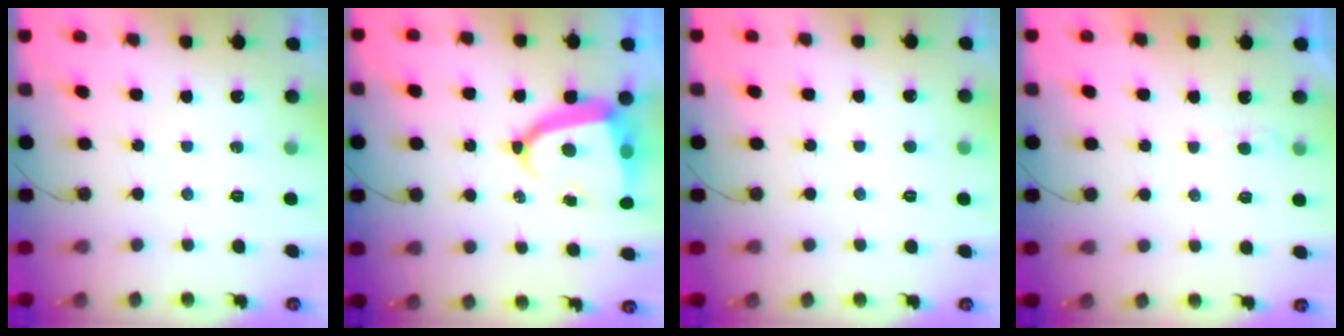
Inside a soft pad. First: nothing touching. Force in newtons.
{"total": 11.4, "press": 11.3, "slide": 1.5}
{"total": 2.3, "press": 2.3, "slide": 0.2}
{"total": 2.2, "press": 2.2, "slide": 0.2}